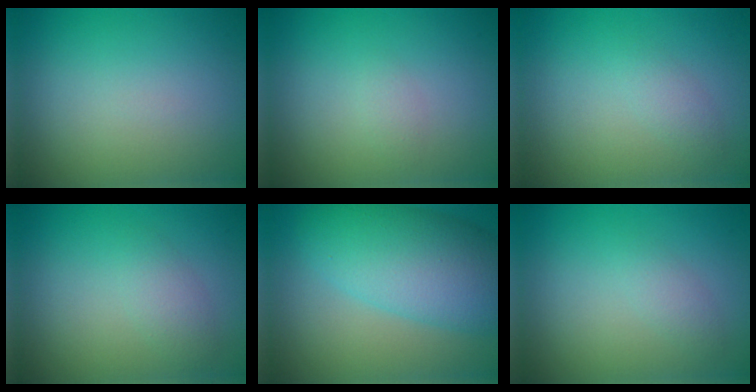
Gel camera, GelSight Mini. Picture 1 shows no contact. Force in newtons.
{"total": 0.8, "press": 0.8, "slide": 0.1}
{"total": 1.2, "press": 1.2, "slide": 0.0}
{"total": 1.7, "press": 1.7, "slide": 0.1}
{"total": 8.6, "press": 8.6, "slide": 0.3}
{"total": 1.2, "press": 1.2, "slide": 0.0}